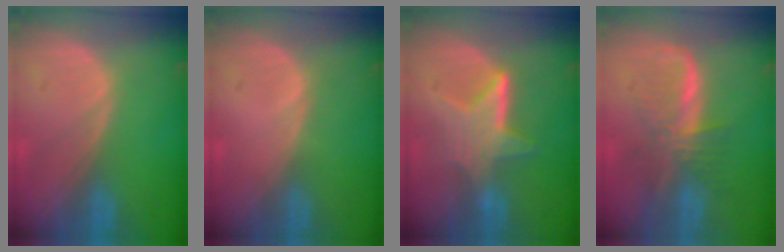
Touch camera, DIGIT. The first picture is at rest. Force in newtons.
{"total": 0.5, "press": 0.1, "slide": 0.5}
{"total": 6.7, "press": 6.1, "slide": 2.7}
{"total": 6.6, "press": 6.3, "slide": 2.1}